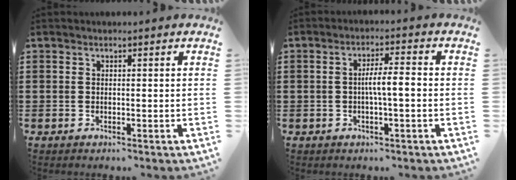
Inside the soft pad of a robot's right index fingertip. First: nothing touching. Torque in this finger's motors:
{"motor_torque": [1.25, -0.58, 0.45, 0.11]}